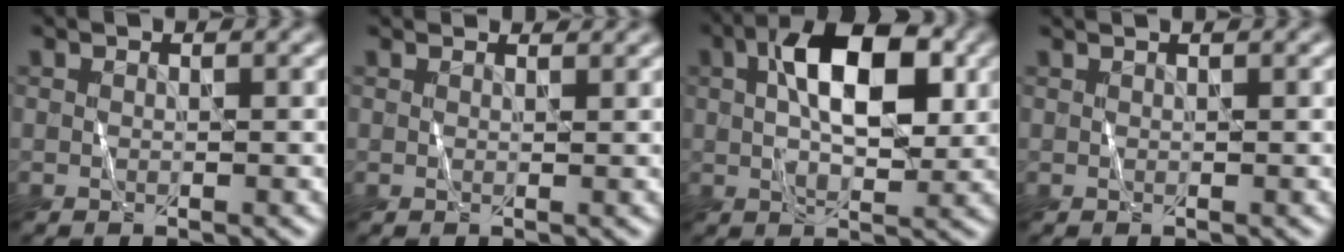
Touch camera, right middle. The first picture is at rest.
{"total": 1.8, "force": [1.7, 0.2, 0.1], "torque": [-0.009, 0.003, 0.013]}
{"total": 8.4, "force": [1.9, 4.2, 7.1], "torque": [-0.112, 0.017, 0.026]}
{"total": 0.9, "force": [0.7, 0.3, 0.5], "torque": [-0.006, 0.001, 0.003]}